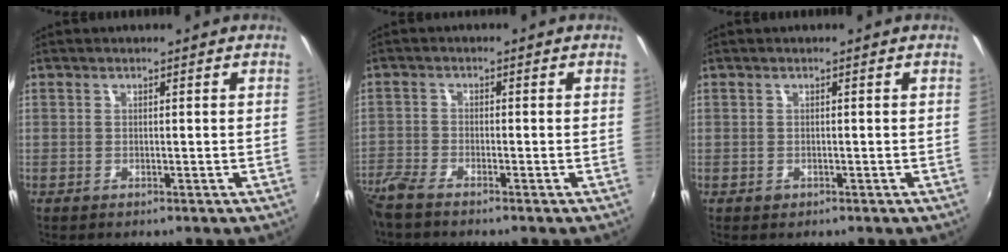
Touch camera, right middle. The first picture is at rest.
{"total": 6.0, "force": [-5.2, 1.1, 2.8], "torque": [-0.080, -0.021, -0.106]}
{"total": 0.7, "force": [-0.4, 0.6, 0.1], "torque": [-0.001, -0.003, -0.005]}